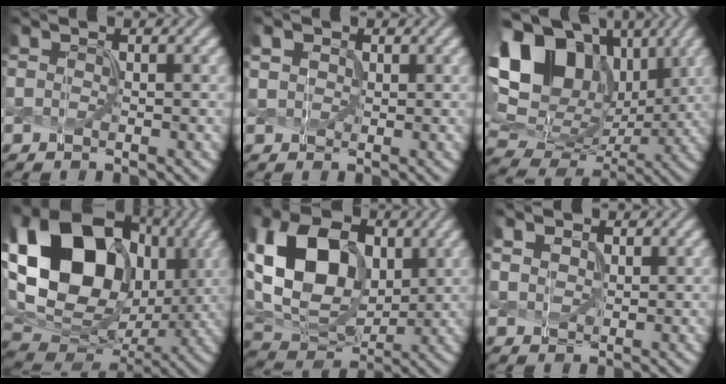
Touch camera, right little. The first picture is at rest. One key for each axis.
{"total": 1.9, "fx": 0.9, "fy": 1.5, "fz": 0.8, "tx": -0.022, "ty": 0.007, "tz": 0.011}
{"total": 16.5, "fx": 6.2, "fy": 11.7, "fz": 9.9, "tx": -0.191, "ty": 0.038, "tz": 0.110}
{"total": 19.1, "fx": 3.5, "fy": 14.3, "fz": 12.2, "tx": -0.243, "ty": 0.017, "tz": 0.066}
{"total": 12.3, "fx": 2.4, "fy": 8.6, "fz": 8.5, "tx": -0.183, "ty": 0.011, "tz": 0.039}
{"total": 1.9, "fx": 1.0, "fy": 1.3, "fz": 1.0, "tx": -0.025, "ty": 0.002, "tz": 0.016}